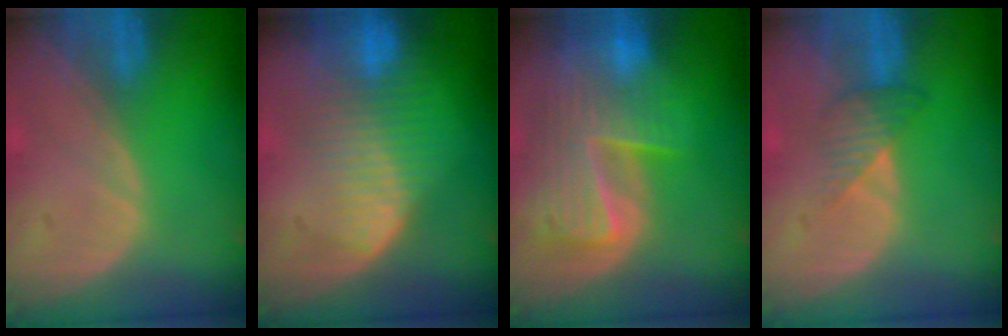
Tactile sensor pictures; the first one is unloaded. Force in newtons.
{"total": 8.3, "press": 7.3, "slide": 4.0}
{"total": 10.2, "press": 8.9, "slide": 5.0}
{"total": 3.3, "press": 3.1, "slide": 1.2}